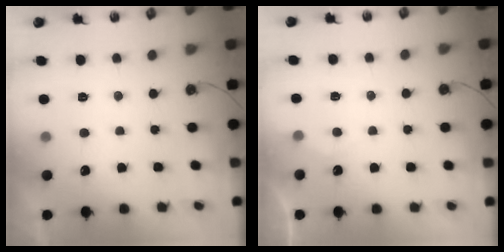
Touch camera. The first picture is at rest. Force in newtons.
{"total": 3.1, "press": 3.1, "slide": 0.4}